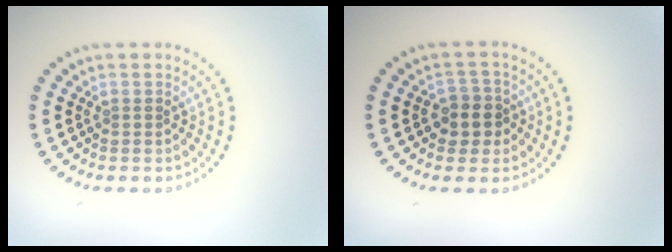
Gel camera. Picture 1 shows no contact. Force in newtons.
{"total": 2.6, "press": 2.4, "slide": 0.9}